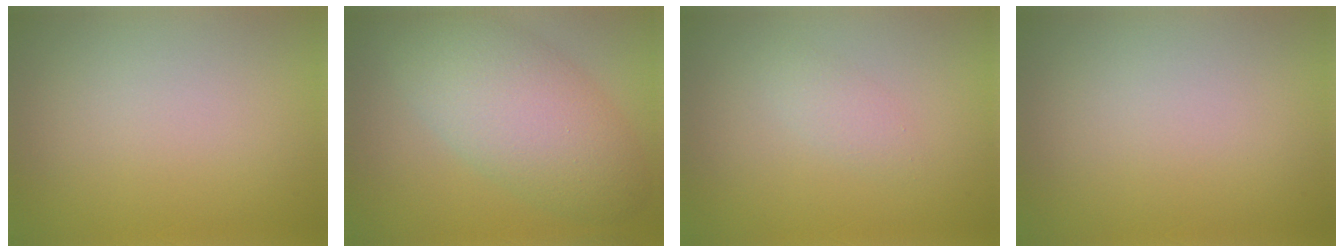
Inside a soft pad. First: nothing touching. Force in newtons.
{"total": 7.9, "press": 7.9, "slide": 0.5}
{"total": 1.3, "press": 1.3, "slide": 0.1}
{"total": 0.0}